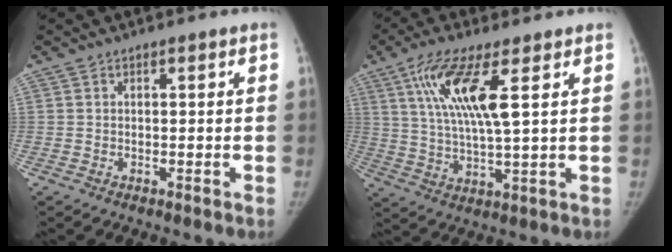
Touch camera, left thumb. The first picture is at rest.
{"total": 12.4, "force": [4.8, 2.5, 11.2], "torque": [-0.236, -0.019, 0.090]}